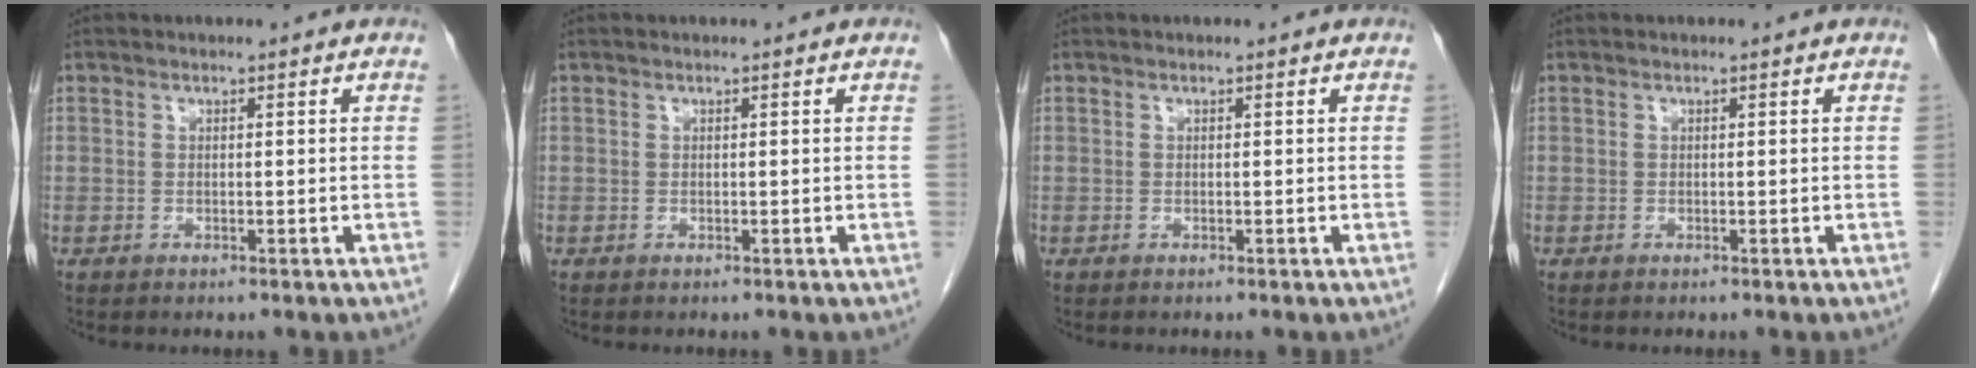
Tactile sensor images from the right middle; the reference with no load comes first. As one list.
[{"total": 0.0}, {"total": 0.0}, {"total": 0.0}]